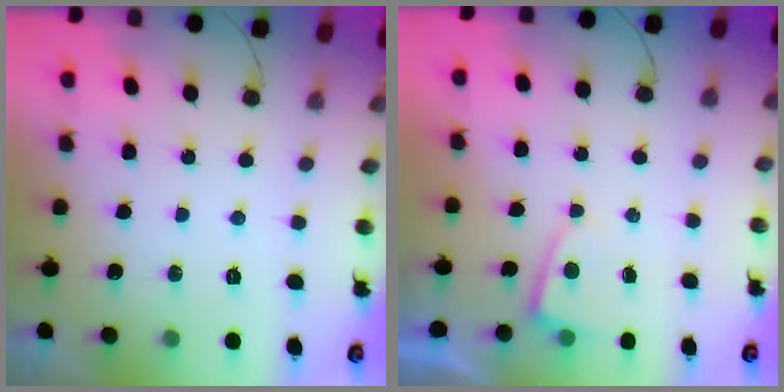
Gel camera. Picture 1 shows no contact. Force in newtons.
{"total": 2.3, "press": 2.3, "slide": 0.2}